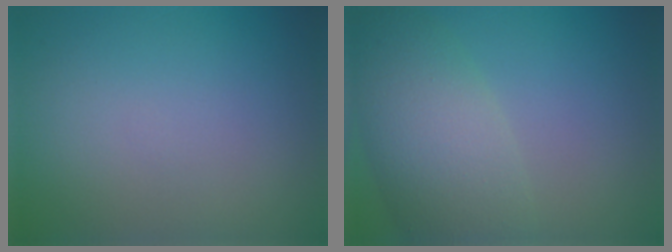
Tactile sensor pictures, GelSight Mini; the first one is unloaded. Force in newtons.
{"total": 7.0, "press": 7.0, "slide": 0.5}